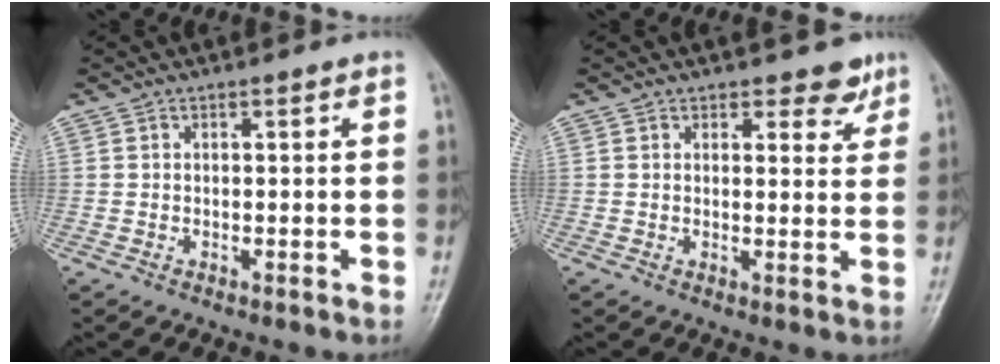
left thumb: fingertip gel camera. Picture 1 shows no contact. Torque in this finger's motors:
{"motor_torque": [-0.12, -0.12, 0.01, -0.07, 0.00]}